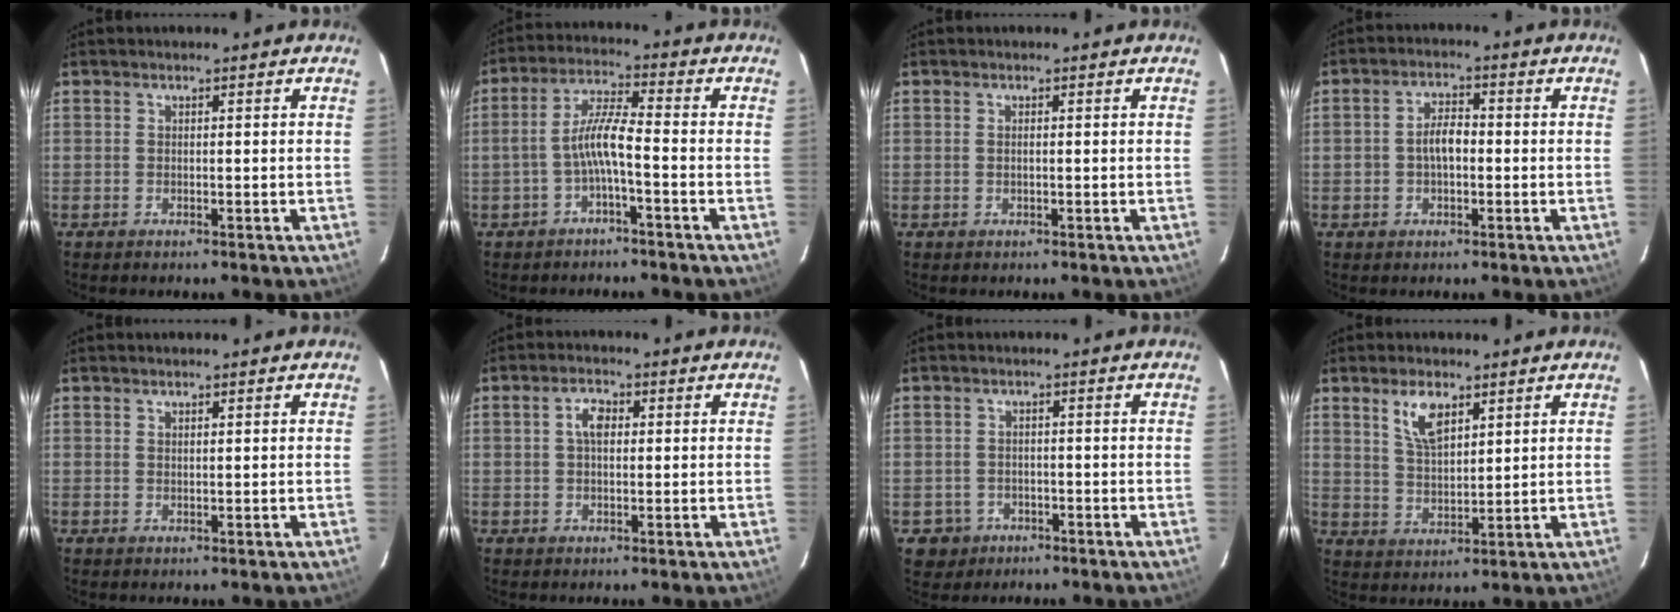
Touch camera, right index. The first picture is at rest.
{"total": 6.0, "force": [-2.4, 0.6, 5.5], "torque": [-0.122, 0.015, -0.043]}
{"total": 0.5, "force": [0.1, 0.1, 0.5], "torque": [-0.012, 0.001, 0.001]}
{"total": 4.6, "force": [-0.6, 2.7, 3.7], "torque": [-0.066, 0.011, -0.007]}
{"total": 0.8, "force": [0.6, 0.2, 0.3], "torque": [-0.006, 0.001, 0.012]}
{"total": 3.5, "force": [0.6, 2.1, 2.7], "torque": [-0.049, 0.012, 0.012]}
{"total": 4.3, "force": [-1.6, 4.0, 0.4], "torque": [-0.017, 0.014, -0.016]}
{"total": 6.8, "force": [3.9, 3.1, 4.6], "torque": [-0.085, 0.006, 0.080]}